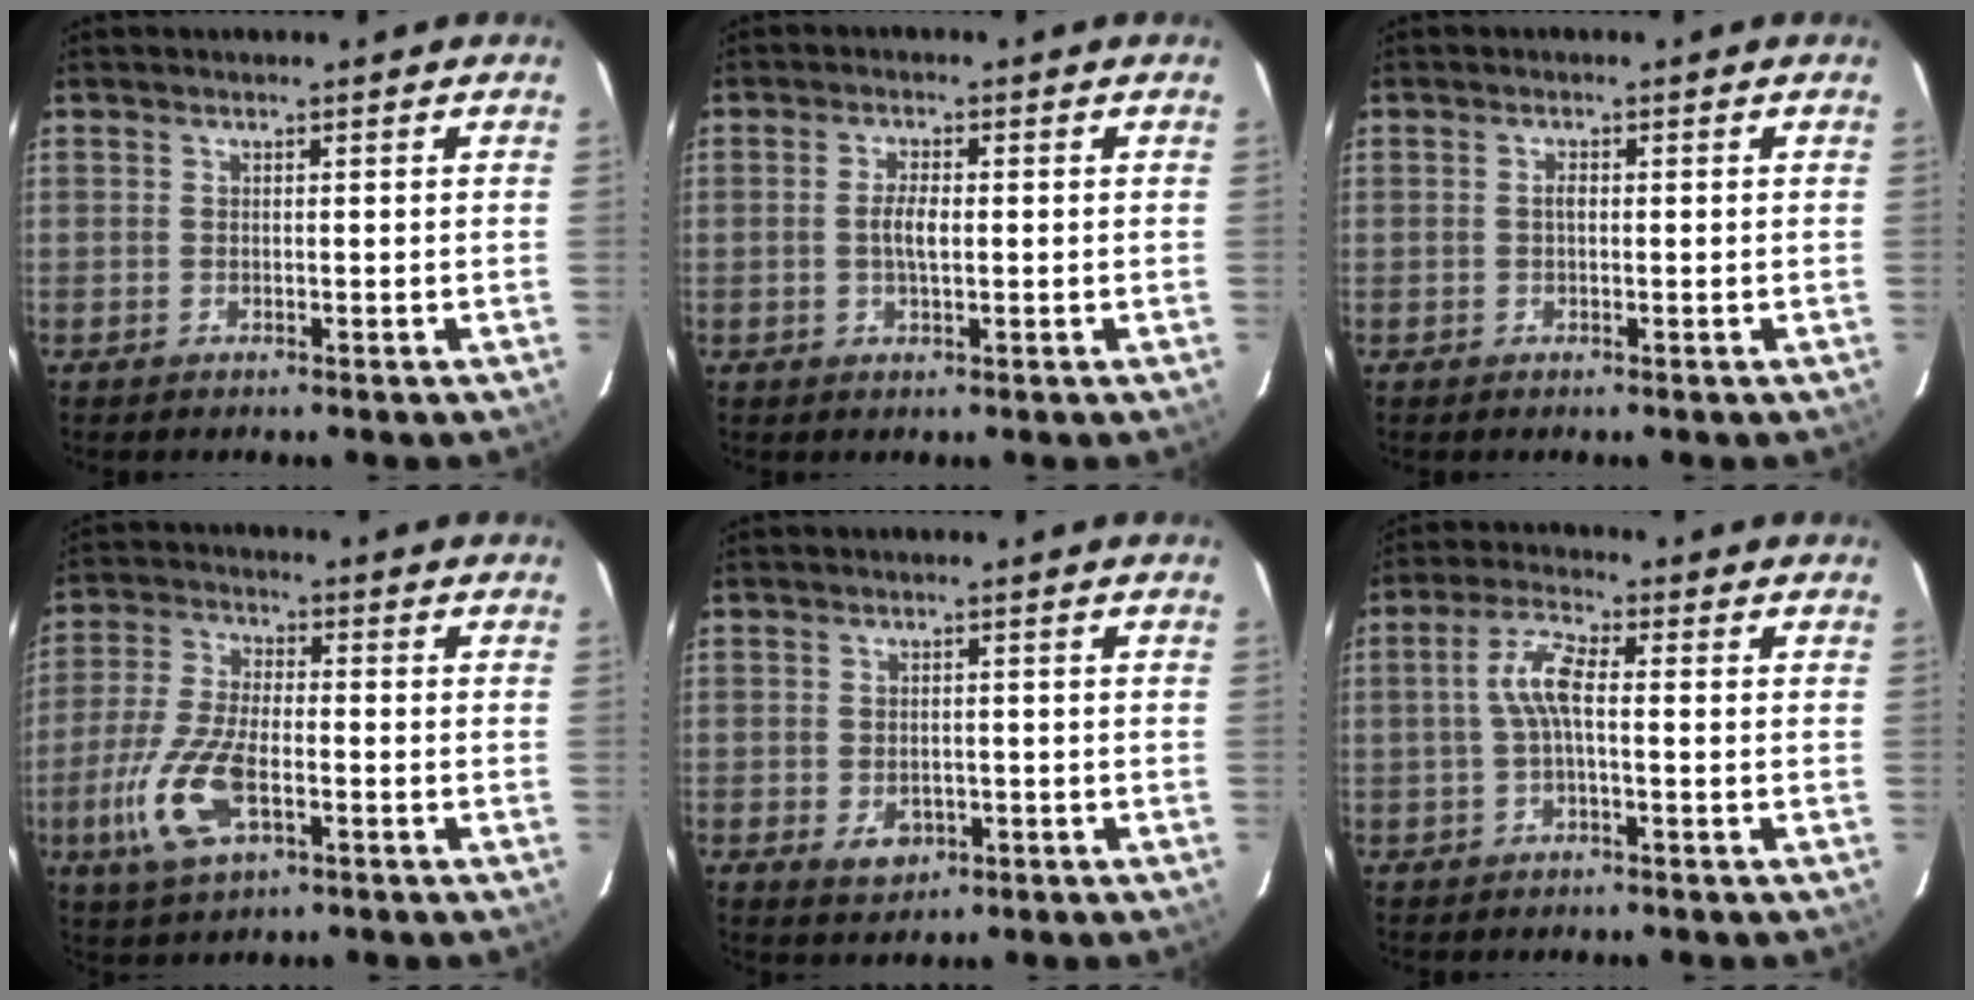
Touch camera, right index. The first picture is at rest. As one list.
[{"total": 3.2, "force": [-0.1, 1.0, 3.0], "torque": [-0.059, 0.002, -0.003]}, {"total": 1.1, "force": [0.0, 0.5, 0.9], "torque": [-0.018, 0.004, -0.003]}, {"total": 12.6, "force": [-4.6, 5.5, 10.4], "torque": [-0.234, -0.009, -0.086]}, {"total": 4.3, "force": [-1.5, 3.3, 2.3], "torque": [-0.046, -0.005, -0.012]}, {"total": 5.4, "force": [-0.4, 1.3, 5.2], "torque": [-0.113, 0.015, -0.009]}]